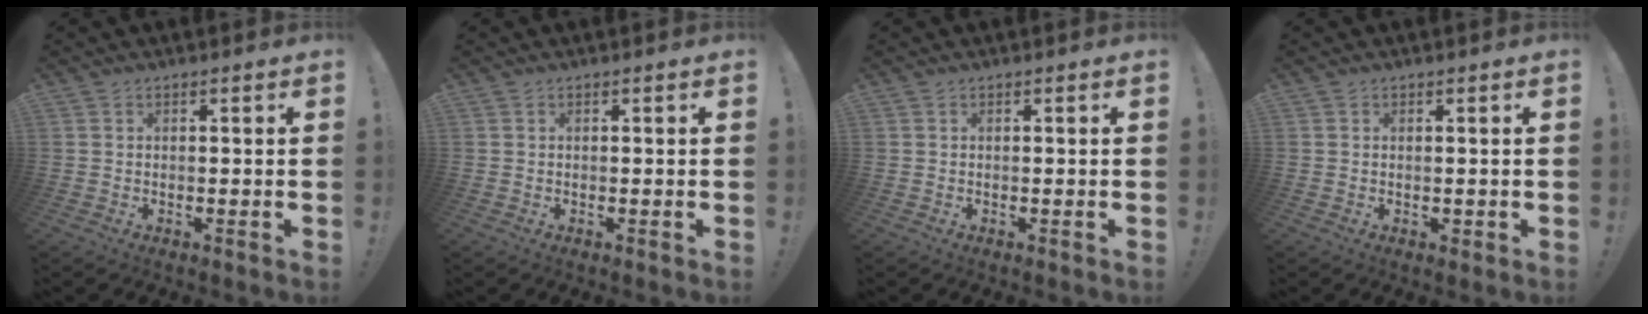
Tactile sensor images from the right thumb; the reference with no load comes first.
{"total": 0.0}
{"total": 0.0}
{"total": 0.9, "force": [-0.1, 0.8, 0.4], "torque": [-0.006, 0.002, -0.001]}